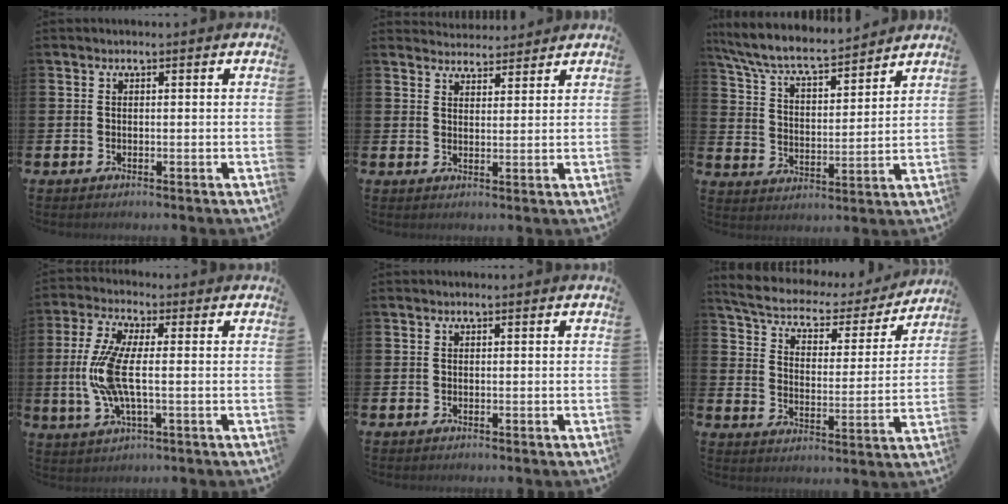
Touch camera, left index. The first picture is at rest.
{"total": 3.6, "force": [3.5, 0.8, -0.5], "torque": [0.001, -0.019, 0.065]}
{"total": 7.5, "force": [7.1, 1.0, 2.4], "torque": [-0.078, -0.052, 0.122]}
{"total": 7.9, "force": [-0.3, 2.8, 7.4], "torque": [-0.174, -0.007, -0.009]}
{"total": 0.0}
{"total": 5.7, "force": [4.9, 1.9, 2.0], "torque": [-0.064, -0.035, 0.078]}